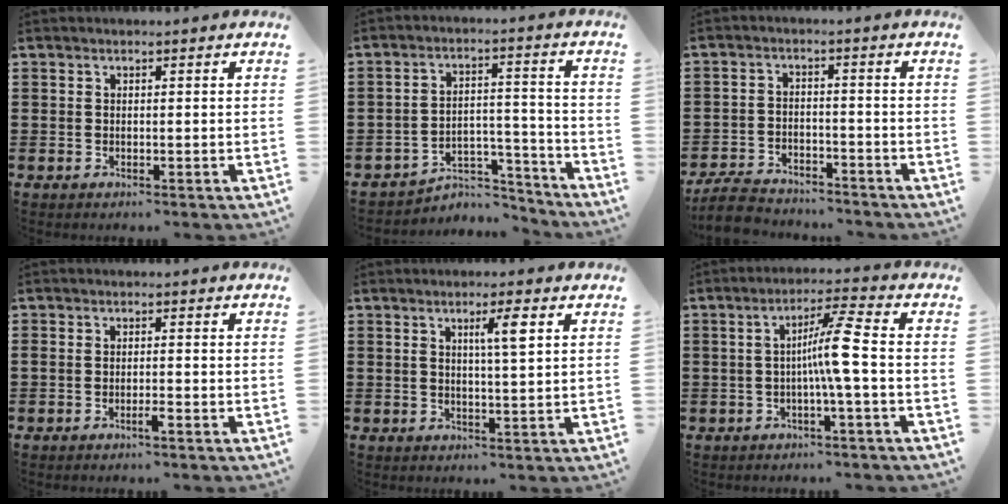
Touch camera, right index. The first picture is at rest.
{"total": 5.3, "force": [-4.8, 1.7, 1.4], "torque": [-0.023, 0.015, -0.095]}
{"total": 5.7, "force": [-5.5, 1.0, 1.3], "torque": [-0.036, 0.004, -0.111]}
{"total": 1.7, "force": [-1.2, 0.0, 1.2], "torque": [-0.021, -0.004, -0.021]}
{"total": 3.9, "force": [1.4, 0.2, 3.6], "torque": [-0.066, -0.001, 0.017]}
{"total": 6.5, "force": [-1.0, -0.4, 6.4], "torque": [-0.117, 0.000, -0.026]}